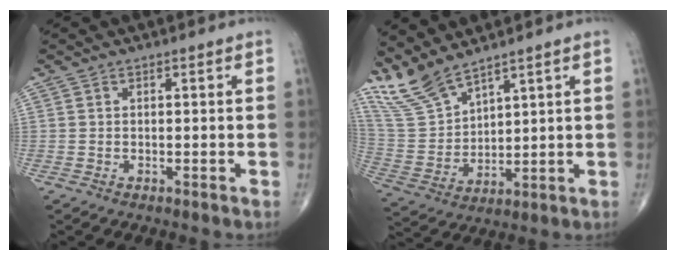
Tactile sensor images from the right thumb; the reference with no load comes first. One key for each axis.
{"total": 10.0, "fx": 8.7, "fy": 2.7, "fz": 4.2, "tx": -0.092, "ty": -0.040, "tz": 0.198}